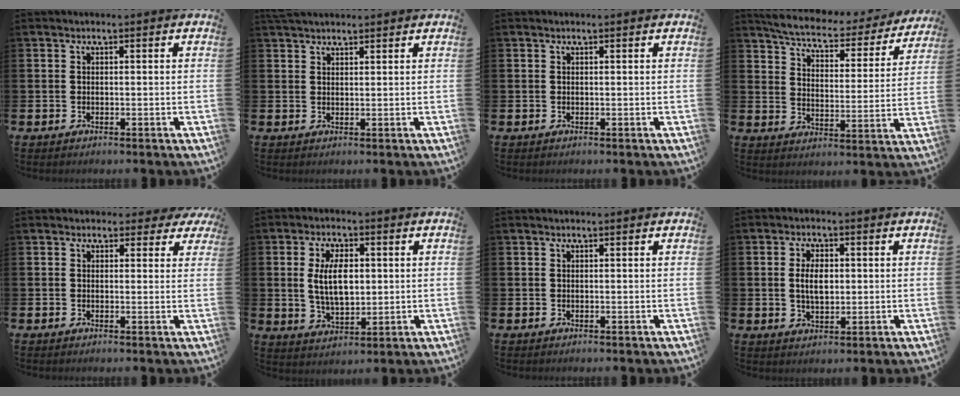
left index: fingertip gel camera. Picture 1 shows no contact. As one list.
[{"total": 2.4, "force": [2.3, 0.6, 0.5], "torque": [-0.006, -0.006, 0.041]}, {"total": 0.0}, {"total": 5.1, "force": [4.8, 1.0, 1.6], "torque": [-0.056, -0.038, 0.074]}, {"total": 1.7, "force": [1.1, 1.3, 0.1], "torque": [0.013, 0.000, 0.013]}, {"total": 6.7, "force": [1.3, 3.5, 5.6], "torque": [-0.089, 0.001, 0.017]}, {"total": 0.0}, {"total": 4.2, "force": [0.6, 2.4, 3.5], "torque": [-0.038, -0.003, 0.003]}]